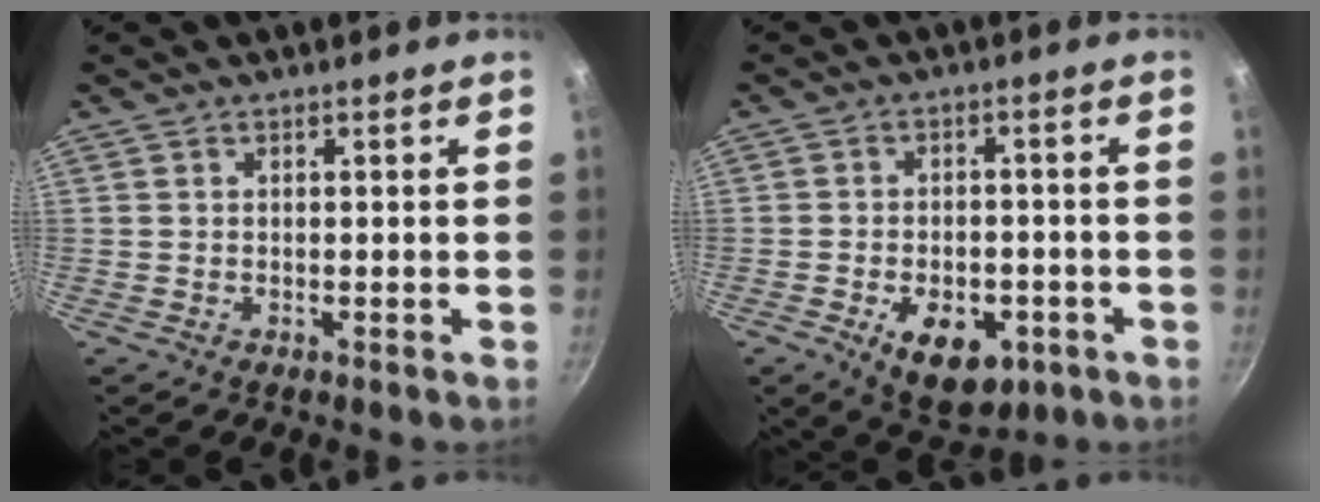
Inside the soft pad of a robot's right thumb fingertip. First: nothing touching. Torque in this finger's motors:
{"motor_torque": [-0.15, 0.53, 0.08, 0.23, 0.03]}